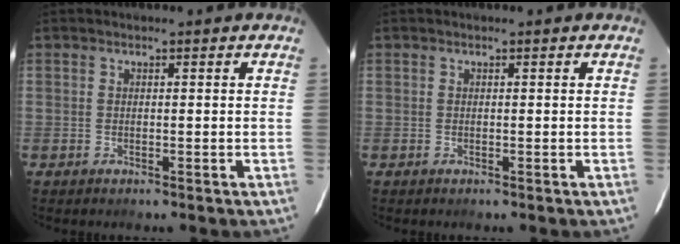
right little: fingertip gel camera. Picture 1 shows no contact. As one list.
[{"total": 0.0}]